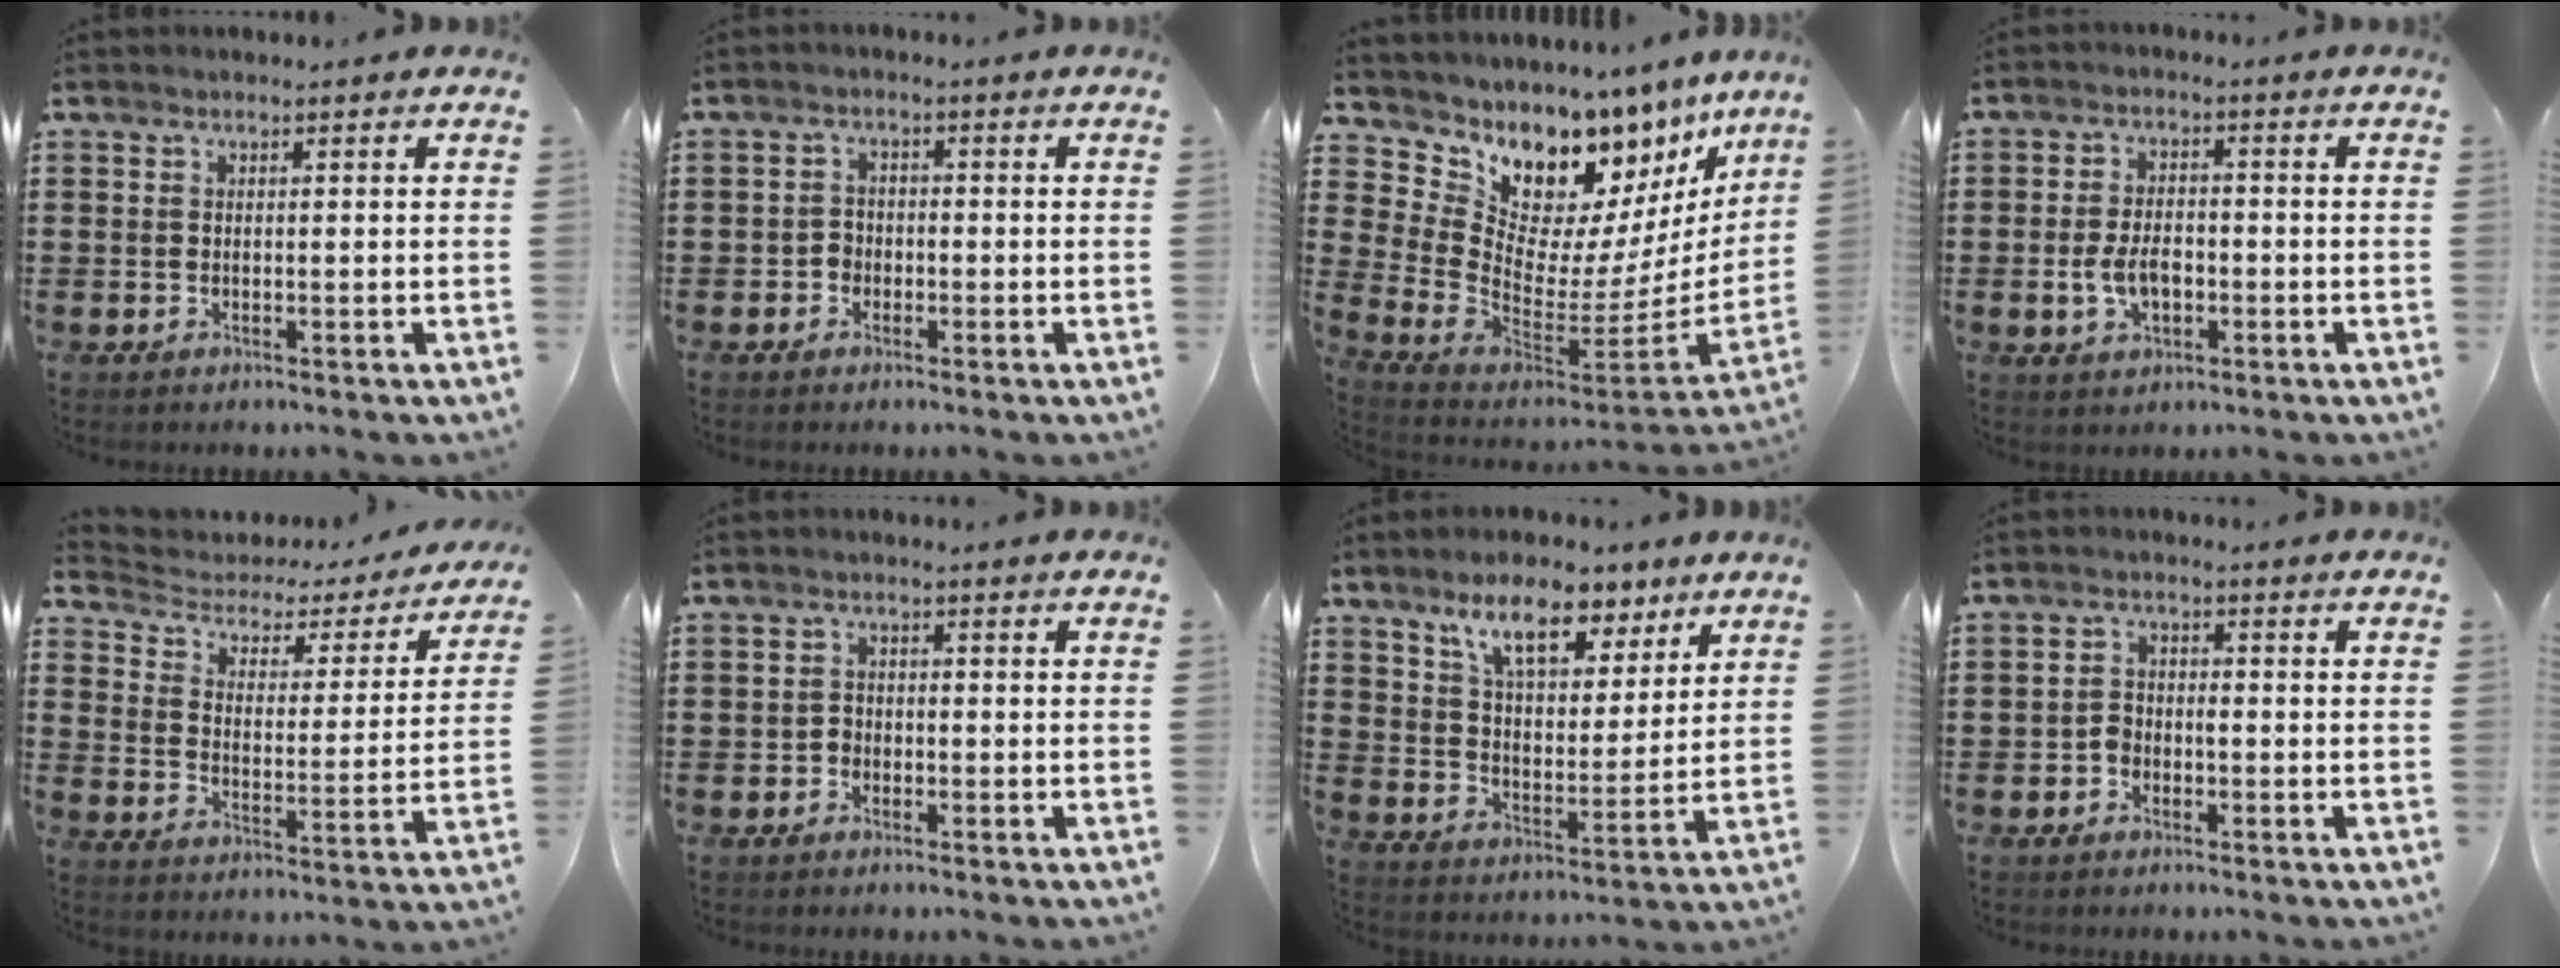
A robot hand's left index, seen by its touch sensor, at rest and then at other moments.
{"total": 1.7, "force": [-1.2, 1.2, 0.2], "torque": [-0.010, 0.004, -0.027]}
{"total": 7.5, "force": [5.8, 4.3, 2.1], "torque": [-0.078, -0.080, 0.103]}
{"total": 5.2, "force": [-1.3, 3.0, 4.0], "torque": [-0.086, 0.003, -0.027]}
{"total": 2.5, "force": [1.7, 1.6, 0.7], "torque": [-0.032, -0.017, 0.018]}
{"total": 1.3, "force": [-1.0, 0.8, 0.2], "torque": [-0.008, 0.003, -0.022]}
{"total": 9.6, "force": [7.1, 3.6, 5.4], "torque": [-0.105, -0.016, 0.125]}
{"total": 1.8, "force": [-1.1, 1.2, 0.8], "torque": [-0.020, 0.005, -0.025]}